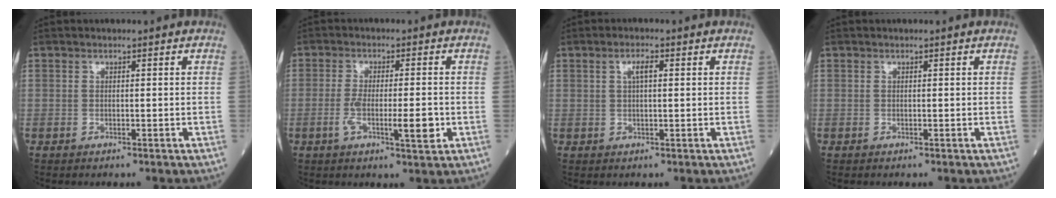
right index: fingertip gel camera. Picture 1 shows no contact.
{"total": 6.7, "force": [-1.7, 1.1, 6.4], "torque": [-0.110, -0.007, -0.028]}
{"total": 2.4, "force": [0.8, 0.5, 2.2], "torque": [-0.046, 0.003, 0.015]}
{"total": 0.0}